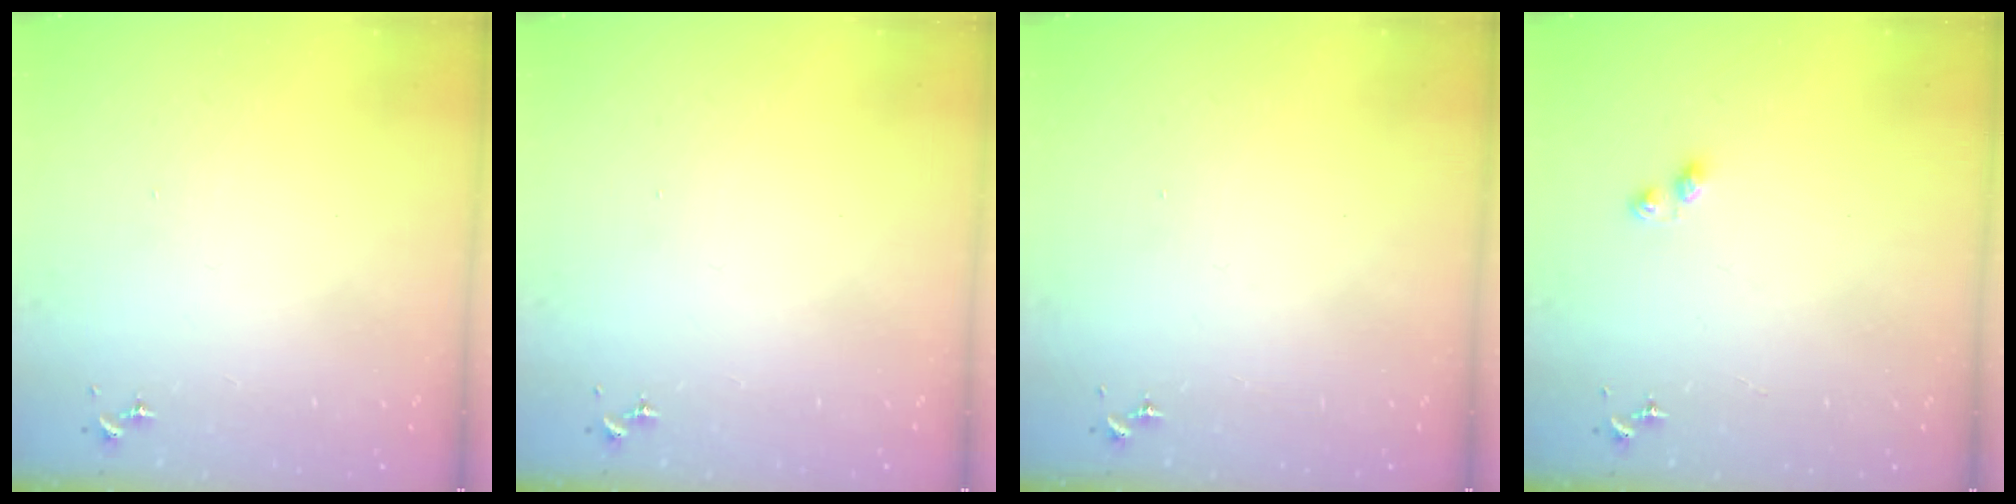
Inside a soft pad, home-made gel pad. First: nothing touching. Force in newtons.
{"total": 0.0}
{"total": 0.0}
{"total": 4.9, "press": 4.8, "slide": 0.8}